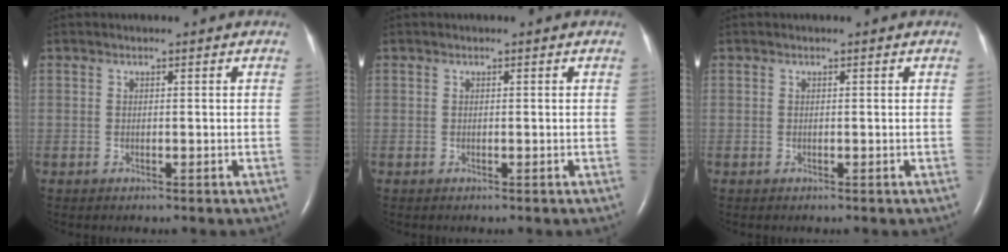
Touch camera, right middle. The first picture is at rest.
{"total": 0.0}
{"total": 0.0}